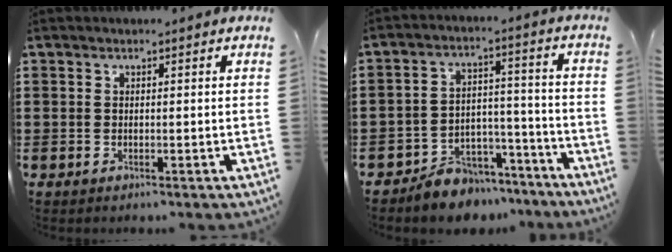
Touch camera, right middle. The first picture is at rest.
{"total": 6.7, "force": [-6.3, 2.1, 0.5], "torque": [-0.004, 0.027, -0.123]}